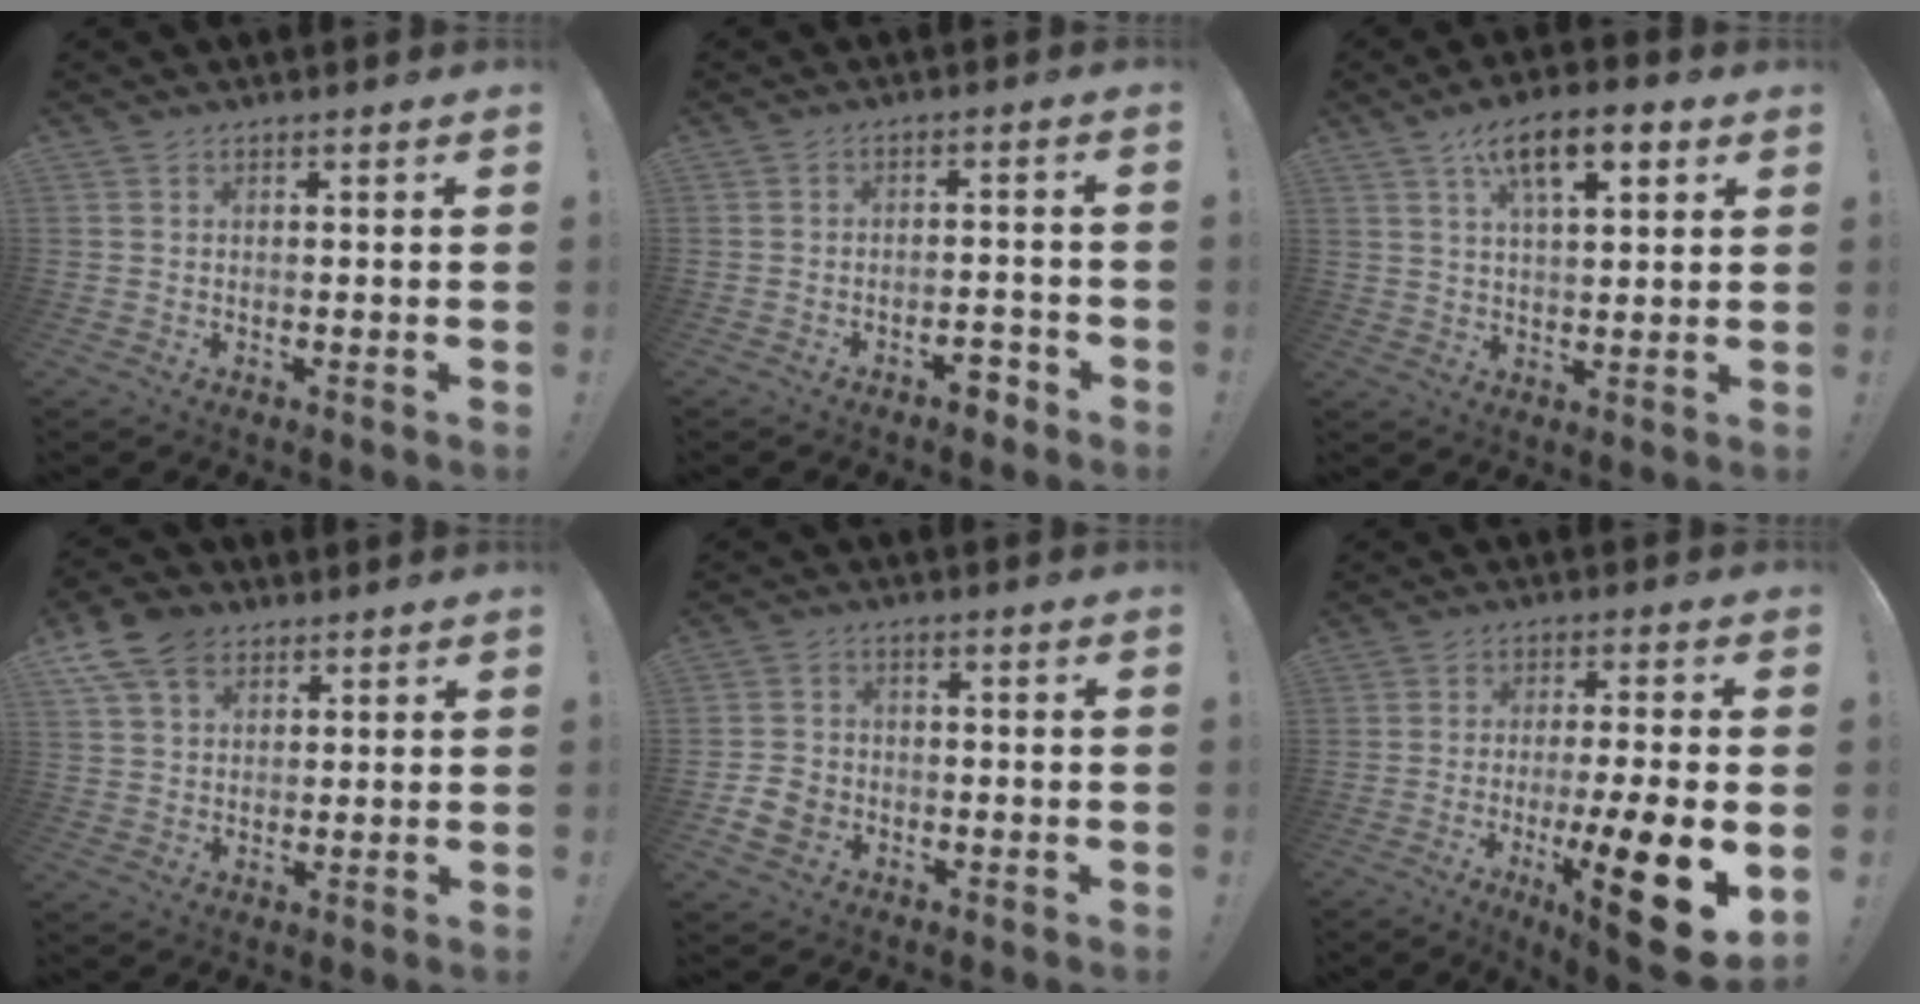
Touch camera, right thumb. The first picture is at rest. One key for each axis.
{"total": 4.0, "fx": -3.0, "fy": 1.5, "fz": 2.2, "tx": -0.029, "ty": 0.020, "tz": -0.052}
{"total": 11.5, "fx": 5.6, "fy": 4.8, "fz": 8.9, "tx": -0.138, "ty": -0.009, "tz": 0.095}
{"total": 10.8, "fx": 5.9, "fy": 7.4, "fz": 5.2, "tx": -0.085, "ty": -0.020, "tz": 0.118}
{"total": 6.9, "fx": -2.6, "fy": 5.5, "fz": 3.2, "tx": -0.064, "ty": 0.013, "tz": -0.046}
{"total": 15.9, "fx": -5.5, "fy": 2.1, "fz": 14.8, "tx": -0.225, "ty": 0.015, "tz": -0.078}